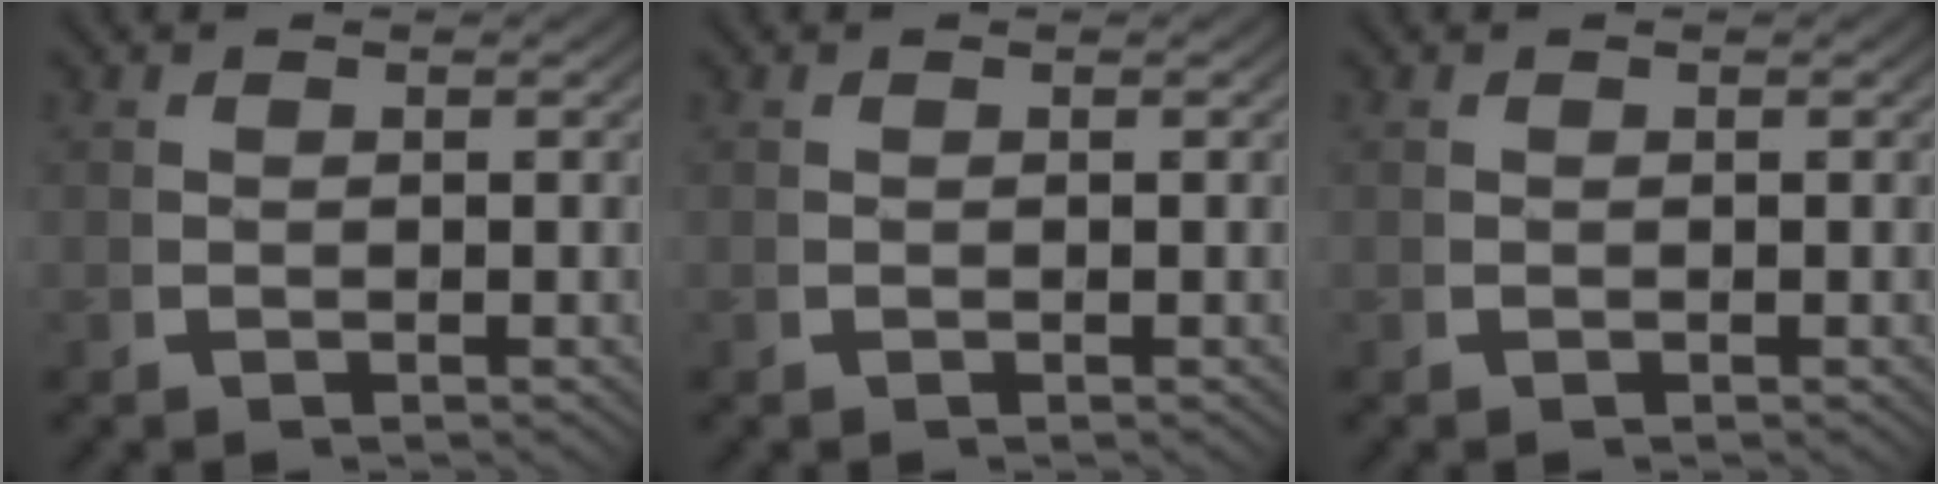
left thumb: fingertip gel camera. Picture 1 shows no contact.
{"total": 0.0}
{"total": 0.0}